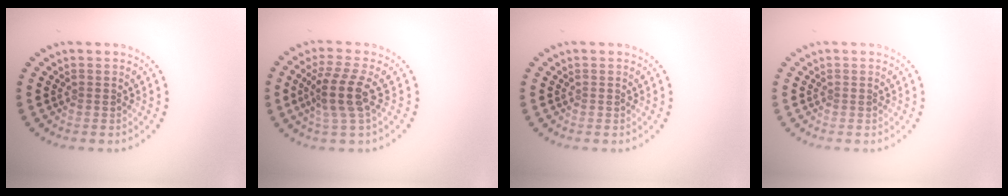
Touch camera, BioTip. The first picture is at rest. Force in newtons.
{"total": 3.6, "press": 2.9, "slide": 2.2}
{"total": 0.0}
{"total": 0.0}